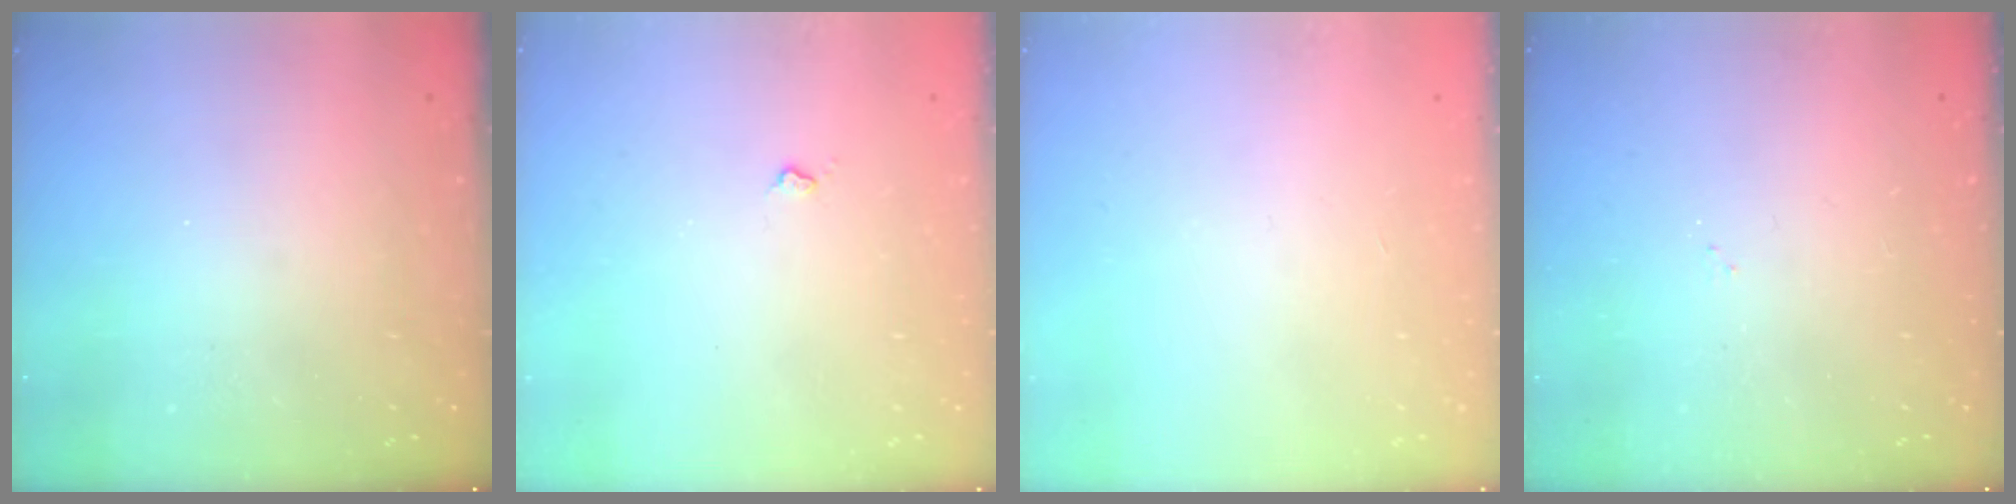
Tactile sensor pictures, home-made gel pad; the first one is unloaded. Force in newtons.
{"total": 3.3, "press": 3.2, "slide": 0.6}
{"total": 0.0}
{"total": 2.7, "press": 2.7, "slide": 0.4}